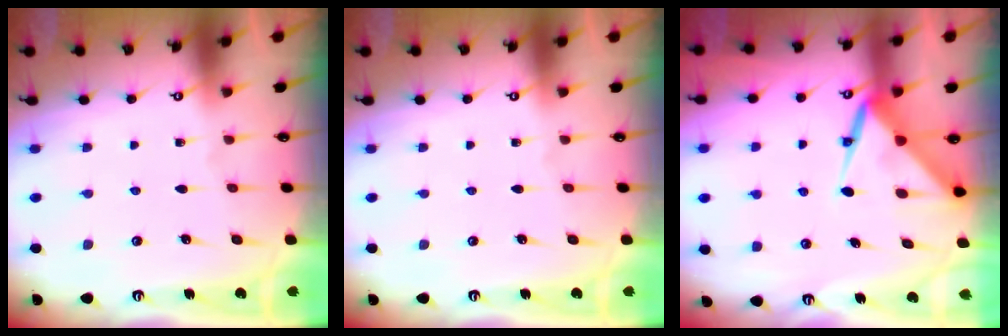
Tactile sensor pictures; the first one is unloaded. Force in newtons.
{"total": 0.0}
{"total": 8.1, "press": 8.1, "slide": 0.9}